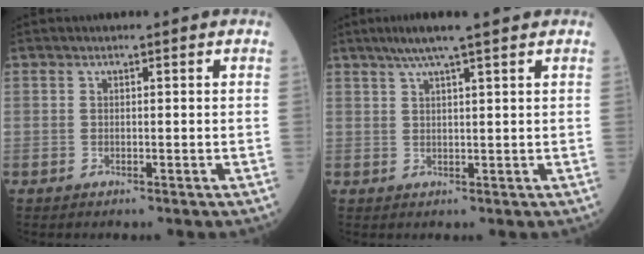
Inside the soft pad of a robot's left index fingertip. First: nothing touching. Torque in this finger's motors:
{"motor_torque": [0.37, -0.52, 0.11, 0.08]}